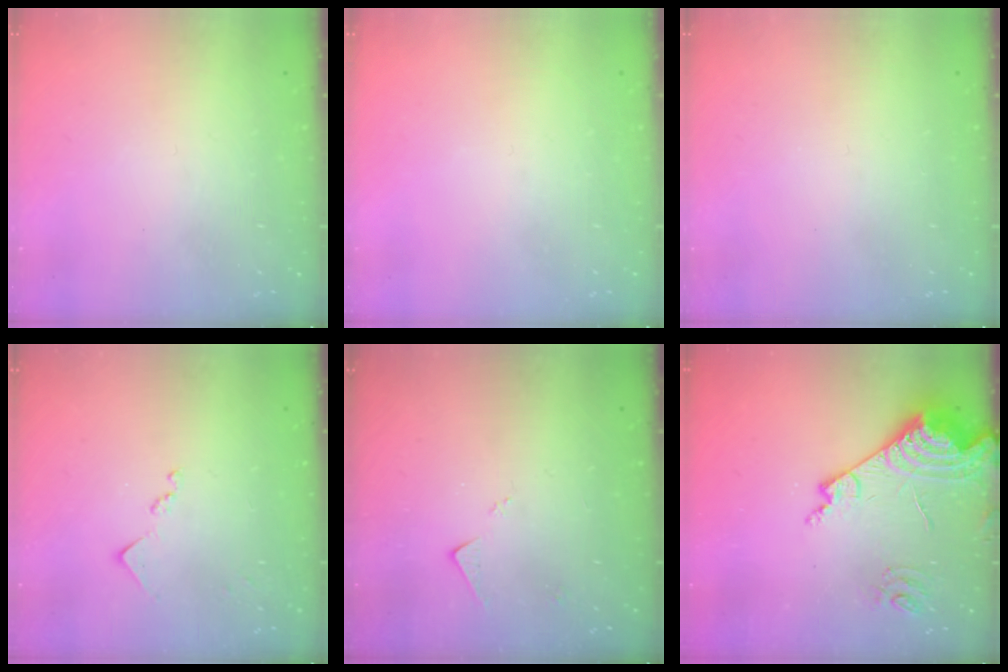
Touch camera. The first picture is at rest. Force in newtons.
{"total": 0.0}
{"total": 0.0}
{"total": 7.8, "press": 7.7, "slide": 0.5}
{"total": 4.2, "press": 4.1, "slide": 0.6}
{"total": 15.9, "press": 15.8, "slide": 1.9}